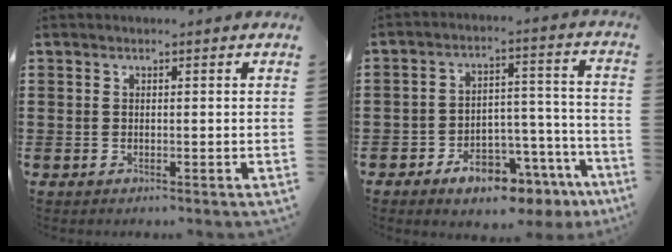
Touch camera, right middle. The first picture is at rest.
{"total": 8.3, "force": [-6.6, 3.2, 4.0], "torque": [-0.063, 0.029, -0.119]}